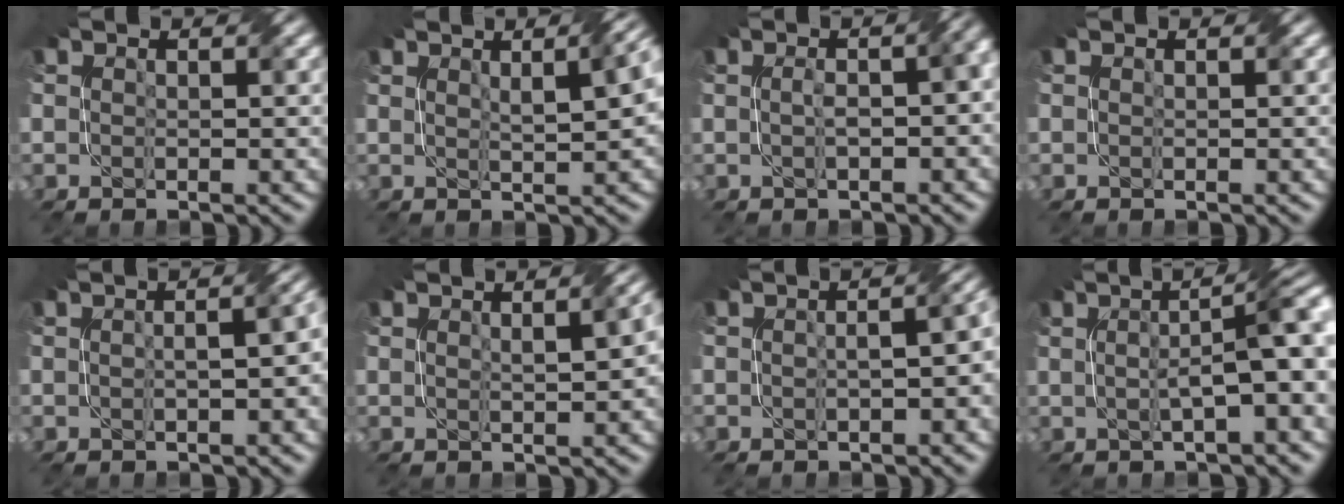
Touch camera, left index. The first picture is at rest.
{"total": 5.8, "force": [1.9, 1.8, 5.2], "torque": [-0.030, 0.022, 0.023]}
{"total": 5.4, "force": [-0.3, 2.4, 4.9], "torque": [-0.043, 0.014, -0.008]}
{"total": 0.0}
{"total": 5.5, "force": [-0.5, 2.4, 4.9], "torque": [-0.036, 0.006, -0.011]}
{"total": 3.4, "force": [0.6, 0.8, 3.3], "torque": [-0.032, 0.014, 0.013]}
{"total": 6.1, "force": [-1.1, 2.7, 5.3], "torque": [-0.044, -0.001, -0.018]}
{"total": 7.2, "force": [0.6, 1.7, 6.9], "torque": [-0.089, 0.016, 0.008]}